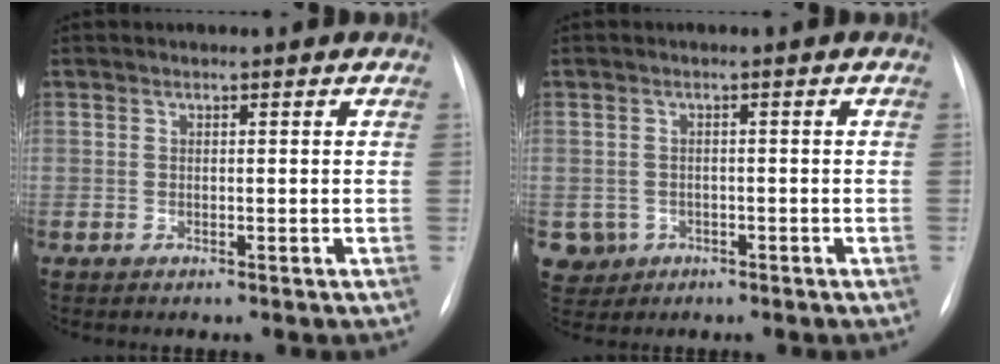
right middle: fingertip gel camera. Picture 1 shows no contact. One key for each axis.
{"total": 4.0, "fx": -1.6, "fy": 3.7, "fz": 0.2, "tx": -0.004, "ty": 0.007, "tz": -0.023}